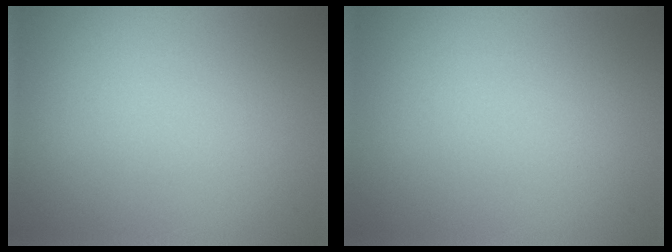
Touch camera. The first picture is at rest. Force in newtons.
{"total": 0.0}